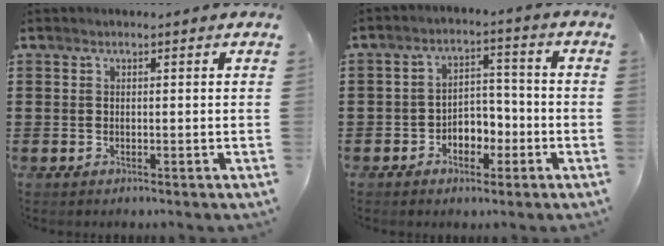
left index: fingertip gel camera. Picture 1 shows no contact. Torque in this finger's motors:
{"motor_torque": [0.21, 0.11, 0.19, 0.08]}